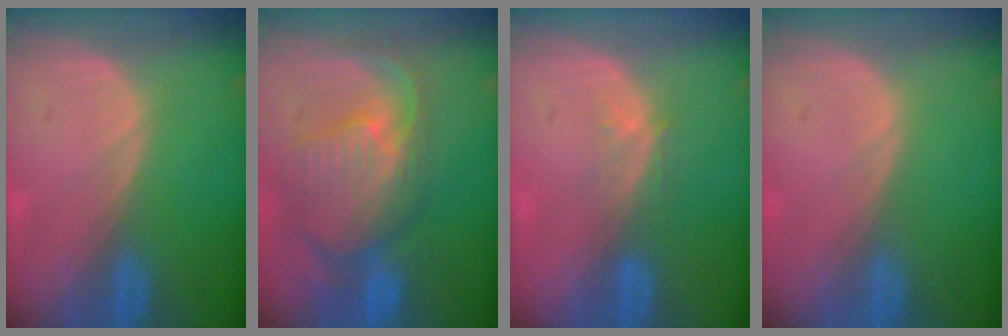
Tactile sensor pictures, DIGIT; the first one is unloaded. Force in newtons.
{"total": 11.0, "press": 9.6, "slide": 5.4}
{"total": 2.9, "press": 2.4, "slide": 1.7}
{"total": 0.0}